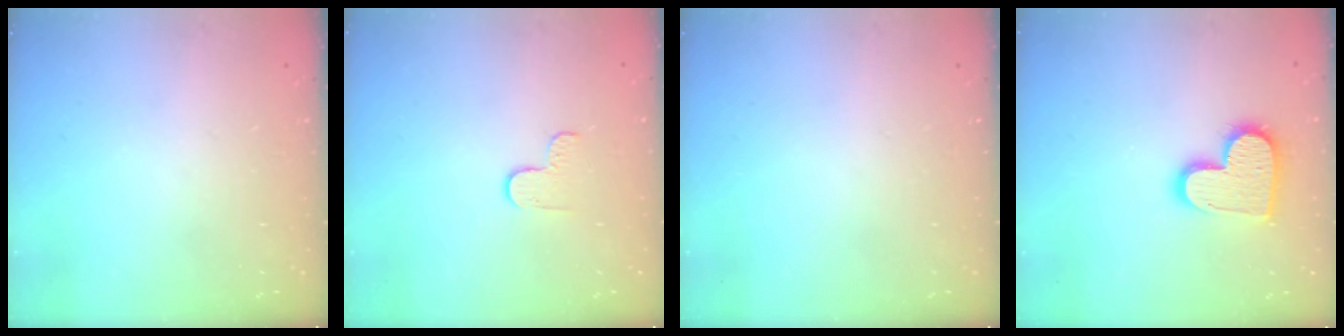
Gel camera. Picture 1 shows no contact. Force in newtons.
{"total": 3.3, "press": 3.3, "slide": 0.4}
{"total": 0.0}
{"total": 14.0, "press": 13.9, "slide": 0.8}